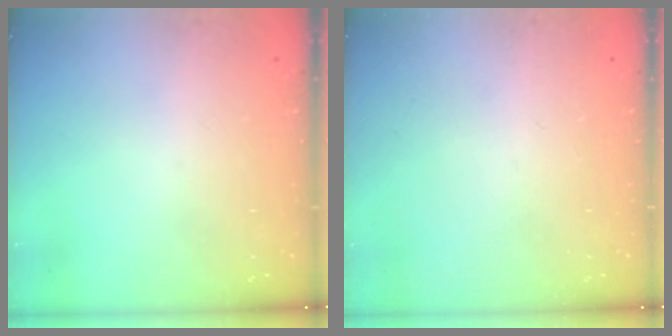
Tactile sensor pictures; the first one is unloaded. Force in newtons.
{"total": 0.0}